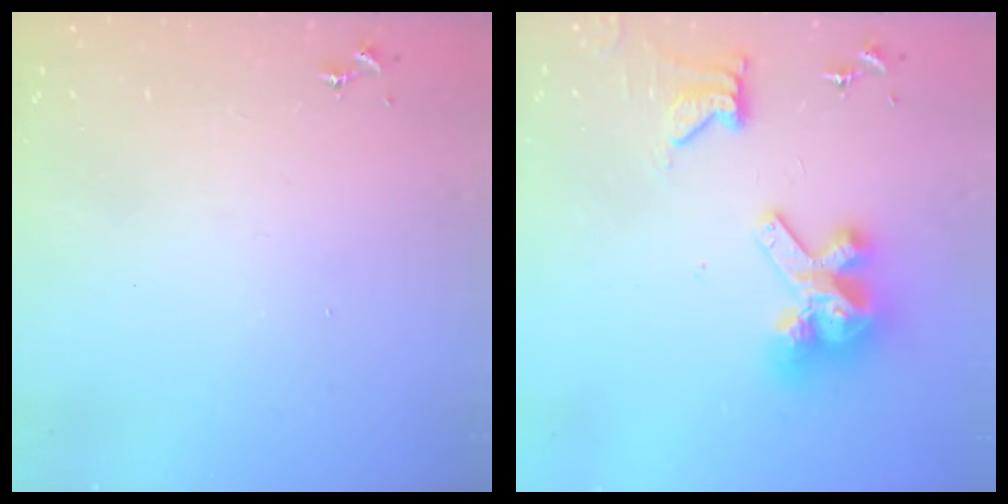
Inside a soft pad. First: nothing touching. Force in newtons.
{"total": 14.6, "press": 14.5, "slide": 2.0}